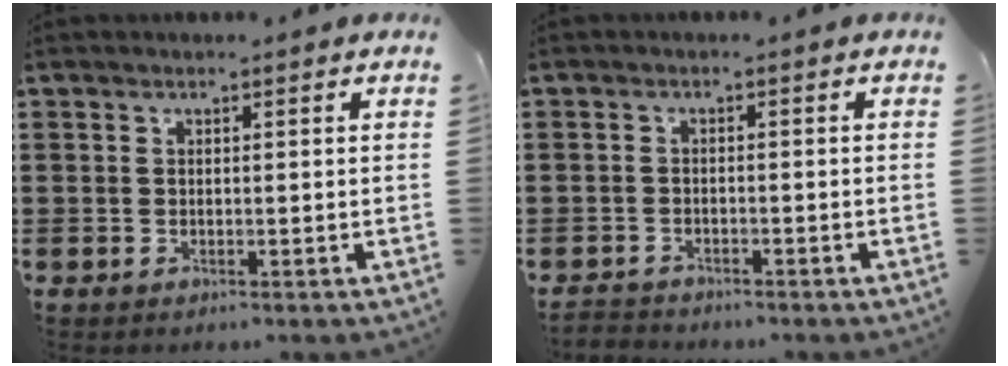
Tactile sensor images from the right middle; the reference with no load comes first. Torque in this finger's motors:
{"motor_torque": [0.22, 0.00, -0.01, 0.00]}